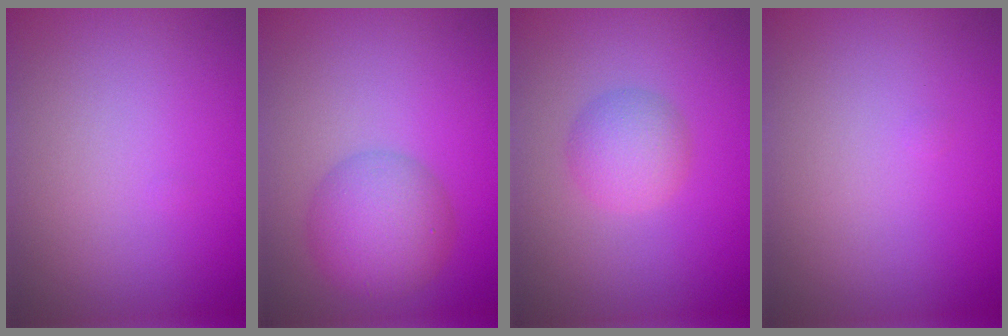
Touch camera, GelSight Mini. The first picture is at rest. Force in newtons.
{"total": 4.9, "press": 4.9, "slide": 0.2}
{"total": 2.7, "press": 2.7, "slide": 0.1}
{"total": 0.0}